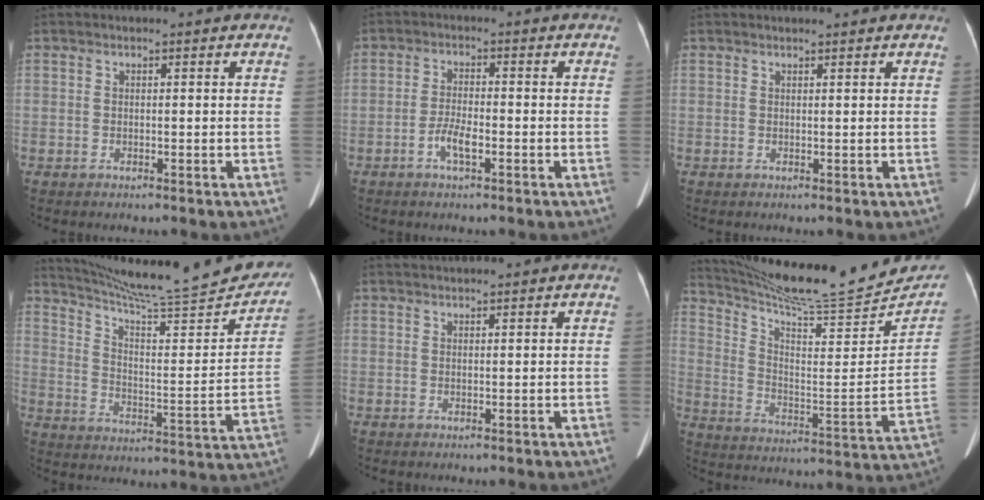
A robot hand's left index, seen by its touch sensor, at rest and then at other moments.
{"total": 3.3, "force": [-1.6, 0.7, 2.8], "torque": [-0.057, 0.001, -0.033]}
{"total": 2.4, "force": [2.3, 0.1, 0.7], "torque": [-0.009, 0.015, 0.028]}
{"total": 26.7, "force": [24.3, 2.1, 10.9], "torque": [-0.167, -0.066, 0.323]}
{"total": 2.5, "force": [2.4, -0.3, 0.7], "torque": [-0.006, 0.027, 0.042]}
{"total": 21.3, "force": [19.9, 0.9, 7.6], "torque": [-0.131, -0.065, 0.294]}